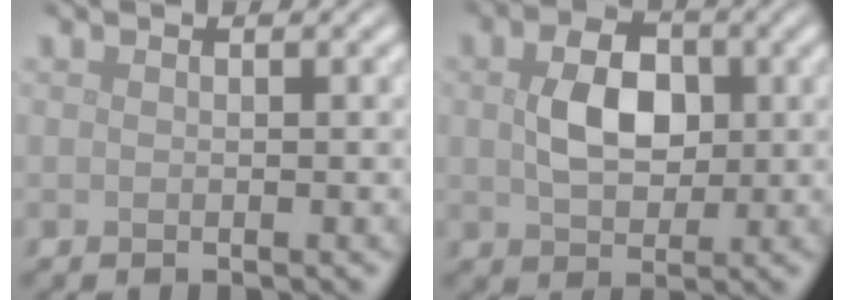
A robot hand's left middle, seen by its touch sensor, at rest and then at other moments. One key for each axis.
{"total": 4.9, "fx": 0.5, "fy": 3.4, "fz": 3.5, "tx": -0.077, "ty": 0.000, "tz": 0.007}